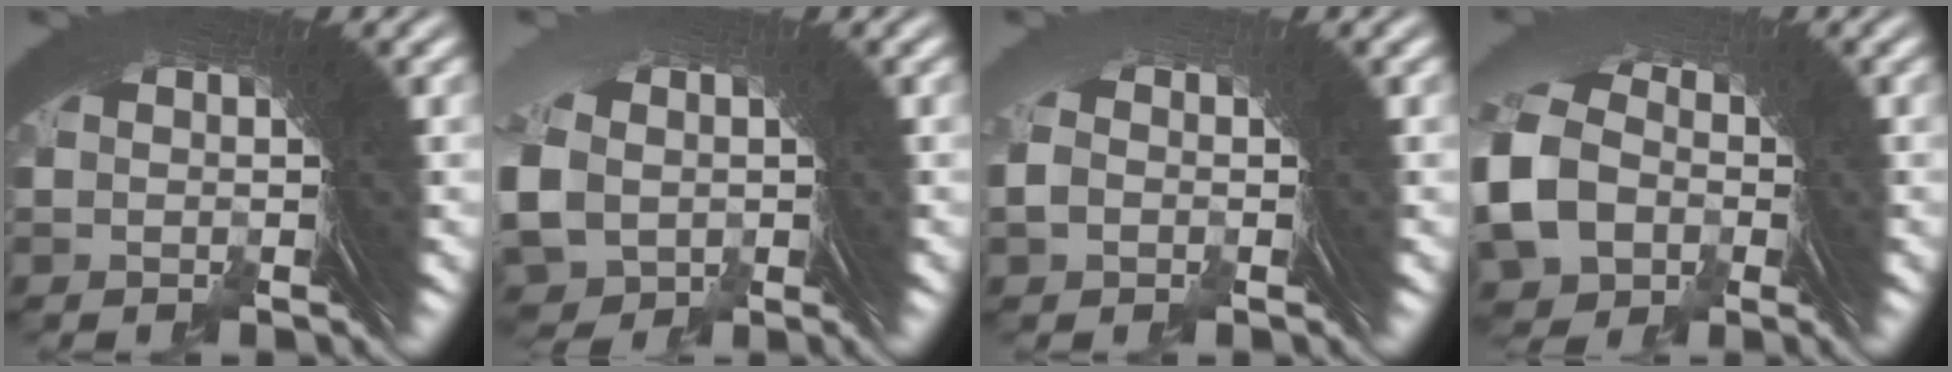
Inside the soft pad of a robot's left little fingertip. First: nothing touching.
{"total": 5.4, "force": [-2.0, 4.9, 1.1], "torque": [-0.039, -0.016, -0.030]}
{"total": 1.5, "force": [-0.9, -0.4, -1.2], "torque": [0.022, 0.006, -0.015]}
{"total": 6.4, "force": [-1.2, 5.6, 2.9], "torque": [-0.086, -0.029, -0.006]}